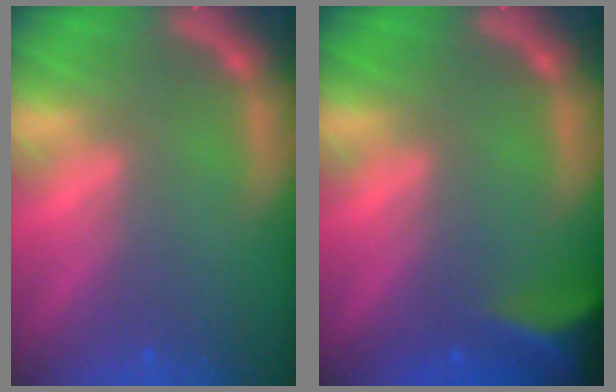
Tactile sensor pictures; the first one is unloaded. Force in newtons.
{"total": 6.0}